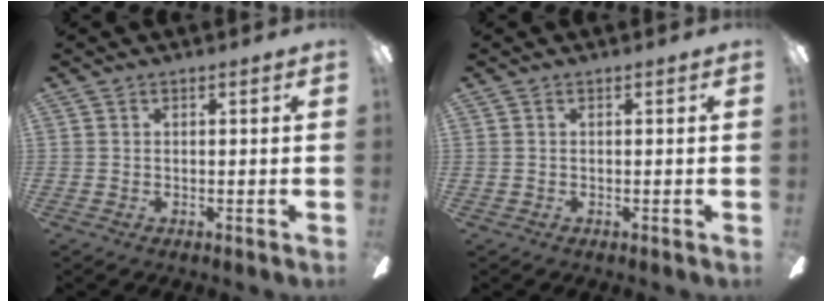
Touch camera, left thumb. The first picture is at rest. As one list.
[{"total": 0.0}]